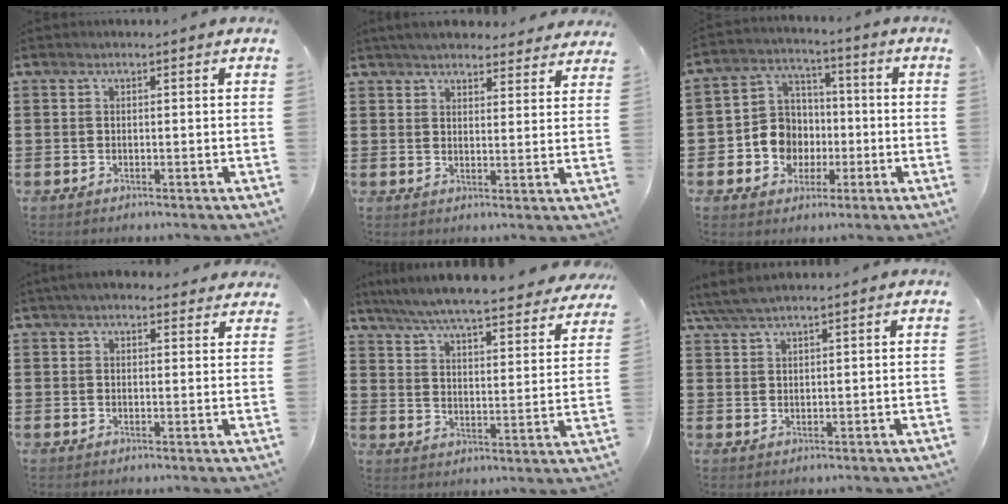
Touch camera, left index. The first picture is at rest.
{"total": 4.7, "force": [4.6, 0.5, 1.0], "torque": [-0.033, -0.016, 0.084]}
{"total": 8.2, "force": [-1.4, 7.6, 2.7], "torque": [-0.083, 0.014, -0.026]}
{"total": 3.6, "force": [3.2, 0.8, 1.3], "torque": [-0.033, -0.003, 0.061]}
{"total": 6.9, "force": [6.5, -0.3, 2.3], "torque": [-0.072, -0.046, 0.111]}
{"total": 3.6, "force": [3.1, 0.3, 1.8], "torque": [-0.043, 0.000, 0.059]}